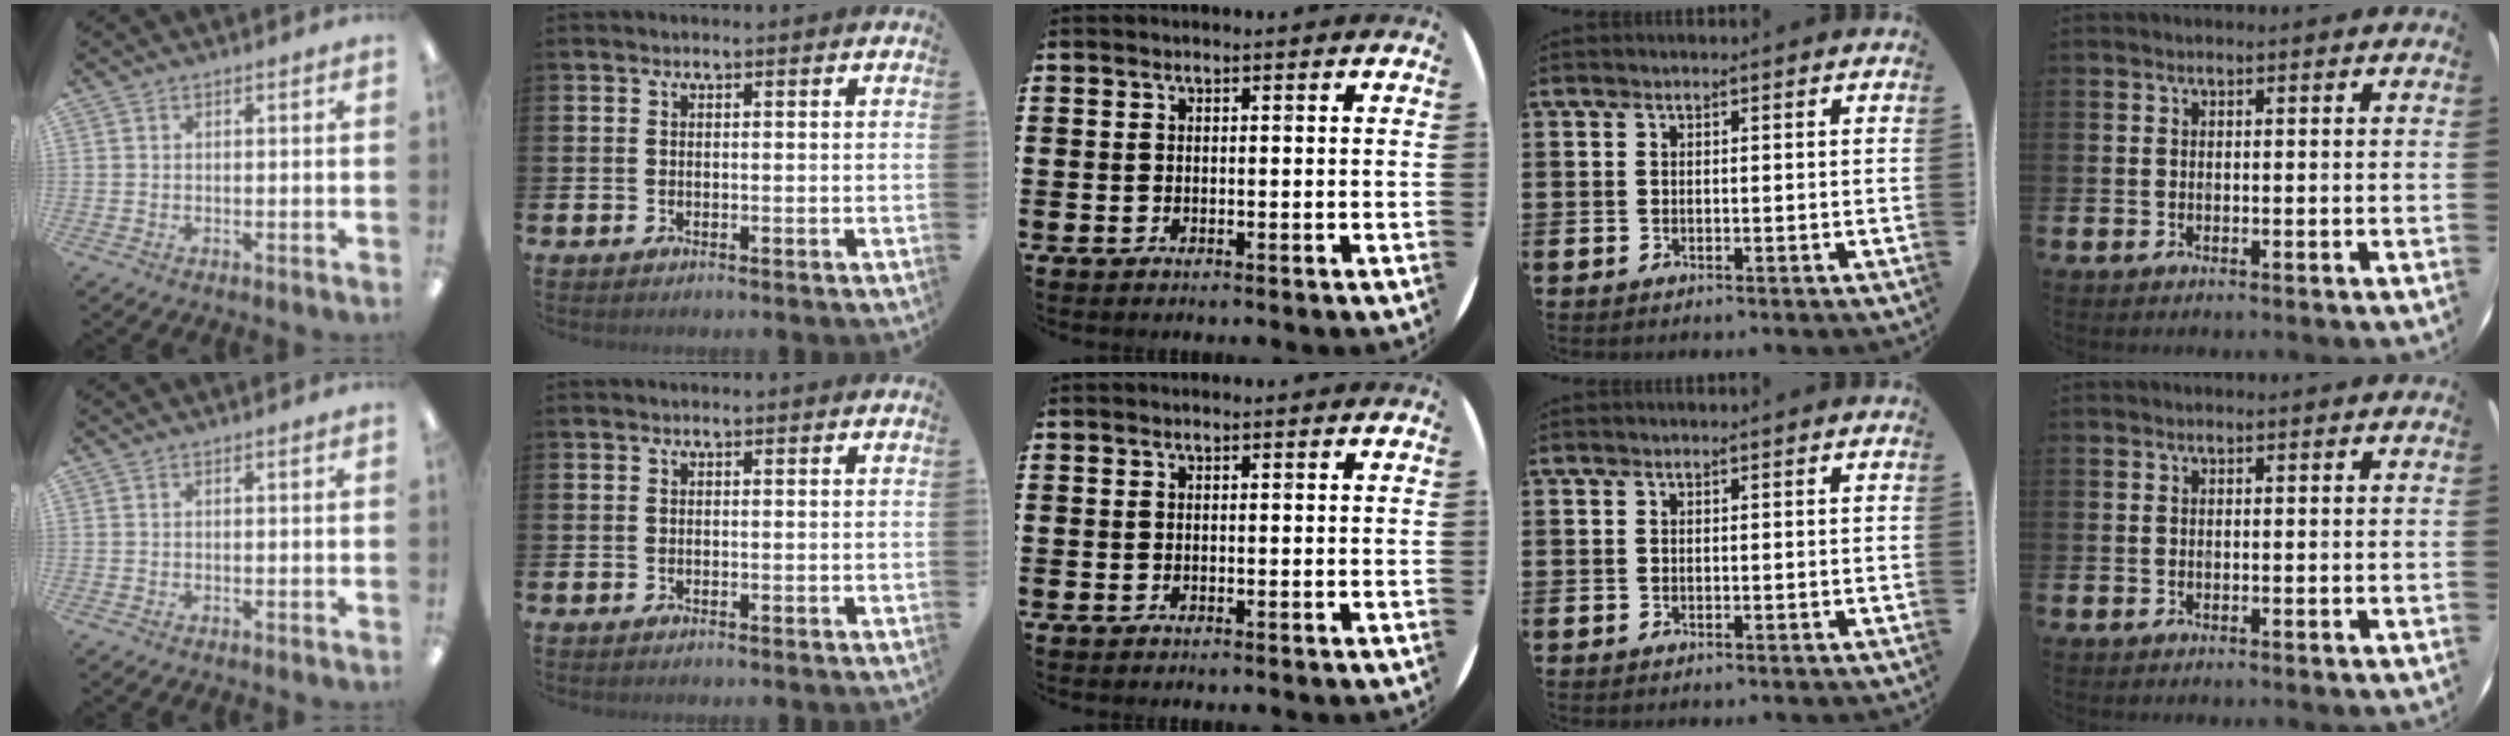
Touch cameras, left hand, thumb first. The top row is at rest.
{}